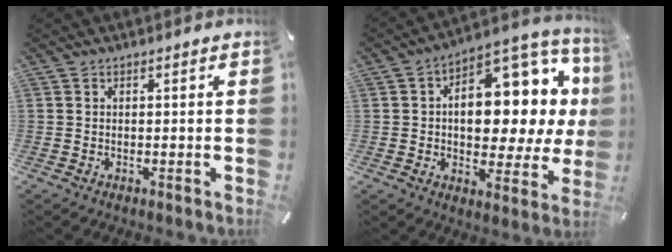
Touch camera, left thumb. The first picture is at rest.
{"total": 16.1, "force": [3.4, 9.9, 12.2], "torque": [-0.157, -0.039, 0.056]}